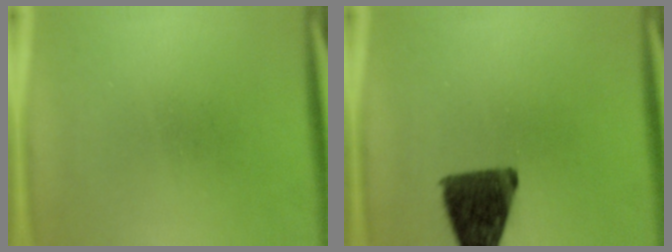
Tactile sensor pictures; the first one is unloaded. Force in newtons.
{"total": 11.7}